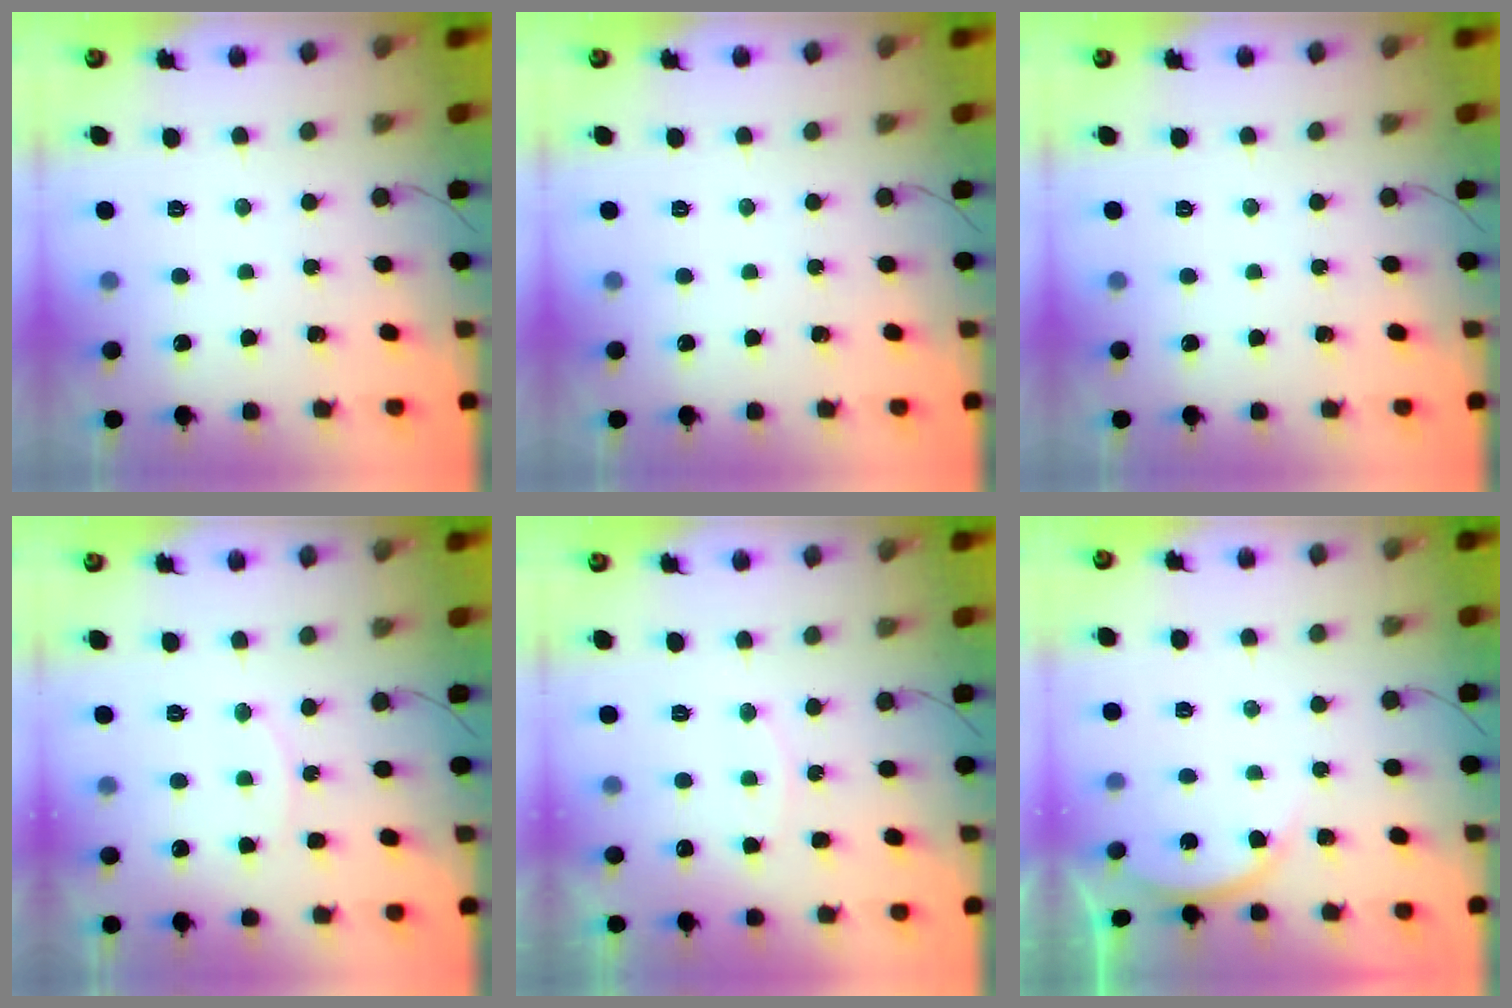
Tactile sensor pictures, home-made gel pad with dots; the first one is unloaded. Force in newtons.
{"total": 0.0}
{"total": 0.0}
{"total": 6.3, "press": 6.3, "slide": 0.5}
{"total": 5.1, "press": 5.1, "slide": 0.5}
{"total": 3.4, "press": 3.4, "slide": 0.5}